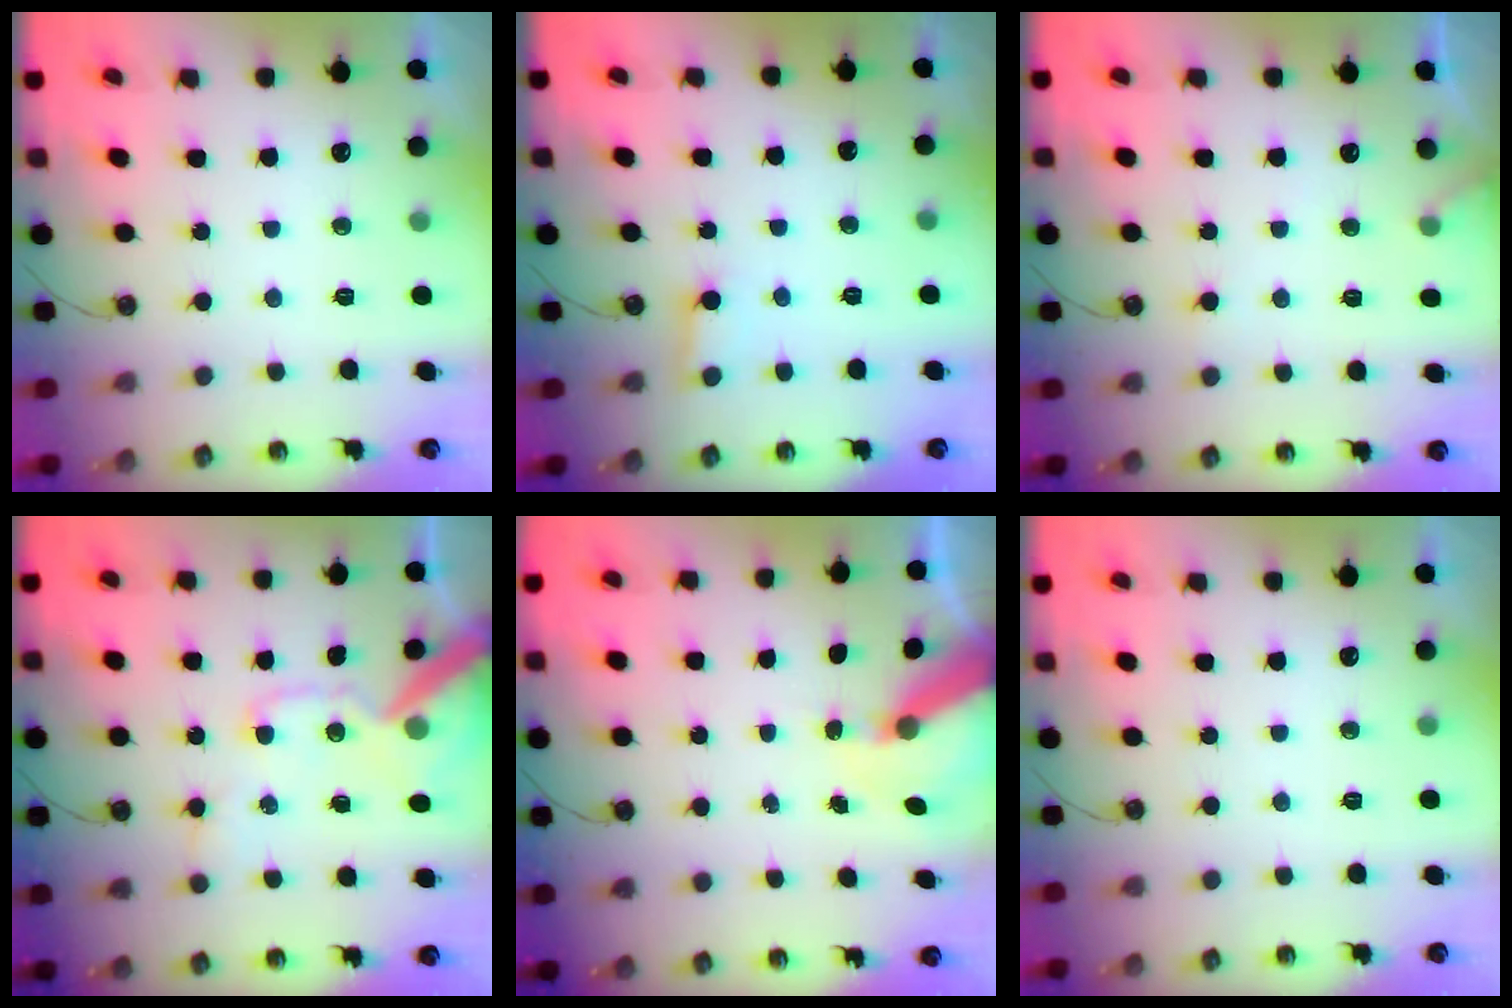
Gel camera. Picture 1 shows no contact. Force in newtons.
{"total": 3.5, "press": 3.4, "slide": 0.7}
{"total": 6.3, "press": 6.3, "slide": 0.4}
{"total": 16.0, "press": 15.9, "slide": 2.3}
{"total": 8.9, "press": 8.8, "slide": 1.2}
{"total": 0.0}